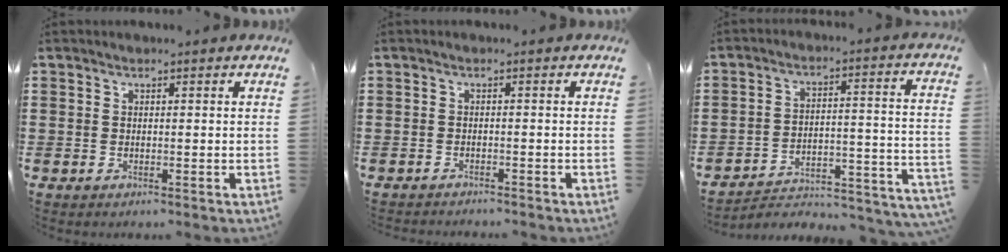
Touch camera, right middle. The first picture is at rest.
{"total": 1.0, "force": [-1.0, -0.2, 0.0], "torque": [-0.004, -0.001, -0.020]}
{"total": 2.5, "force": [-2.3, 0.4, 0.9], "torque": [-0.027, -0.020, -0.057]}